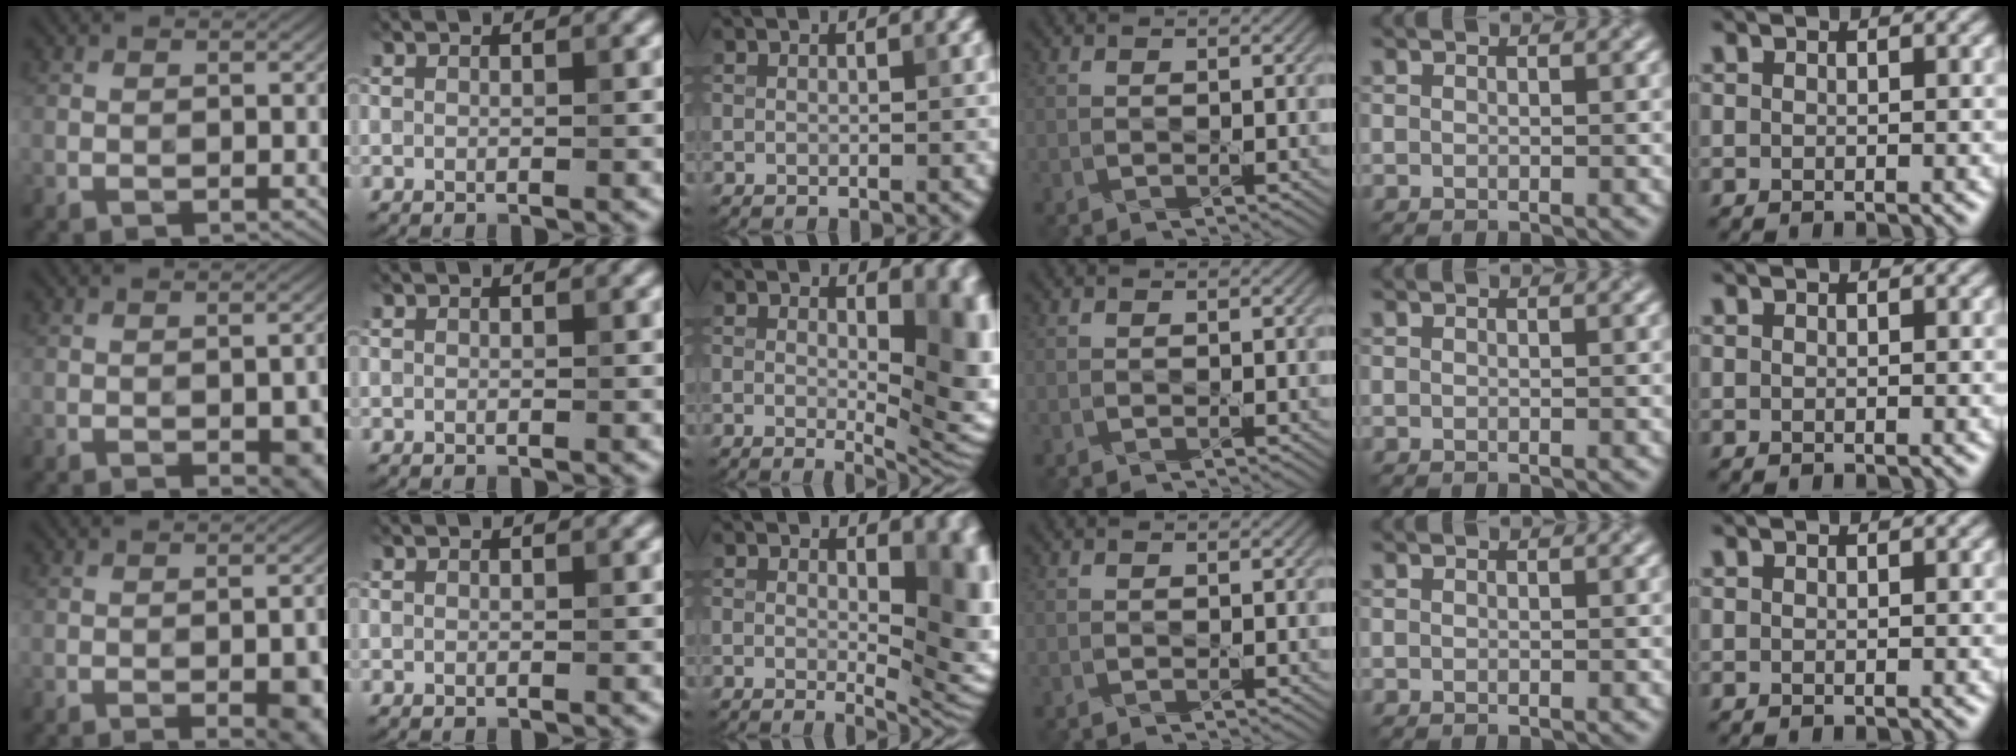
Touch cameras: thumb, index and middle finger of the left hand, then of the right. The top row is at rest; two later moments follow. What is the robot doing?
{"motion": "pour", "object": "plastic test tube"}